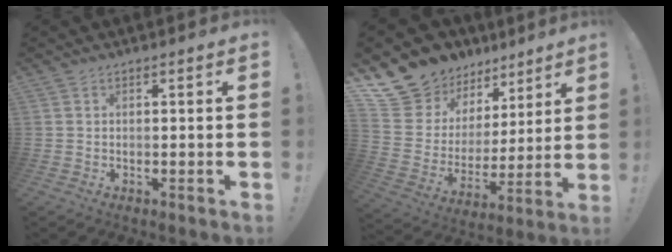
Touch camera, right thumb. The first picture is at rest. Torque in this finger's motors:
{"motor_torque": [-0.61, 1.86, 0.46, 0.43, 0.03]}